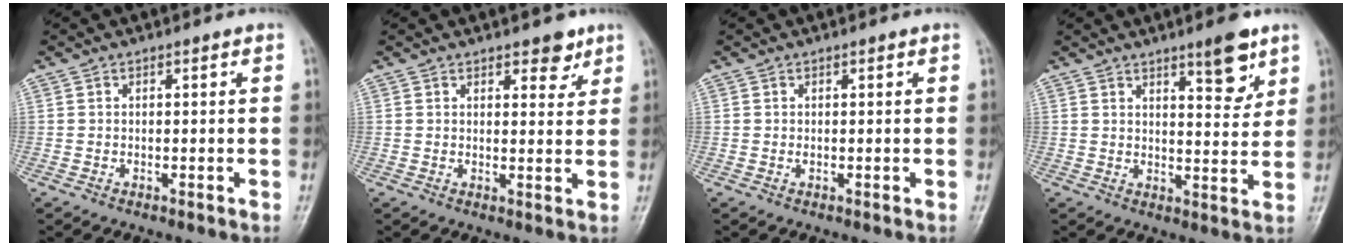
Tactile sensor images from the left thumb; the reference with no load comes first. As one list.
[{"total": 4.0, "force": [2.7, 2.0, 2.2], "torque": [-0.007, -0.015, 0.035]}, {"total": 0.6, "force": [0.2, 0.3, 0.5], "torque": [-0.006, 0.000, 0.004]}, {"total": 7.5, "force": [4.8, 2.2, 5.3], "torque": [-0.057, -0.032, 0.067]}]